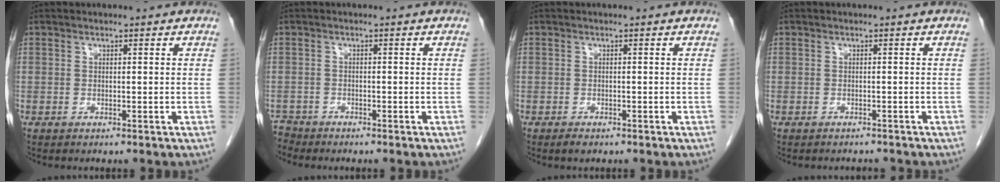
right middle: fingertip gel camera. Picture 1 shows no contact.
{"total": 2.2, "force": [-2.1, 0.0, -0.8], "torque": [0.017, -0.011, -0.040]}
{"total": 1.2, "force": [-0.8, 0.6, 0.6], "torque": [-0.014, -0.001, -0.009]}
{"total": 1.7, "force": [-1.6, 0.4, 0.0], "torque": [-0.004, -0.005, -0.021]}